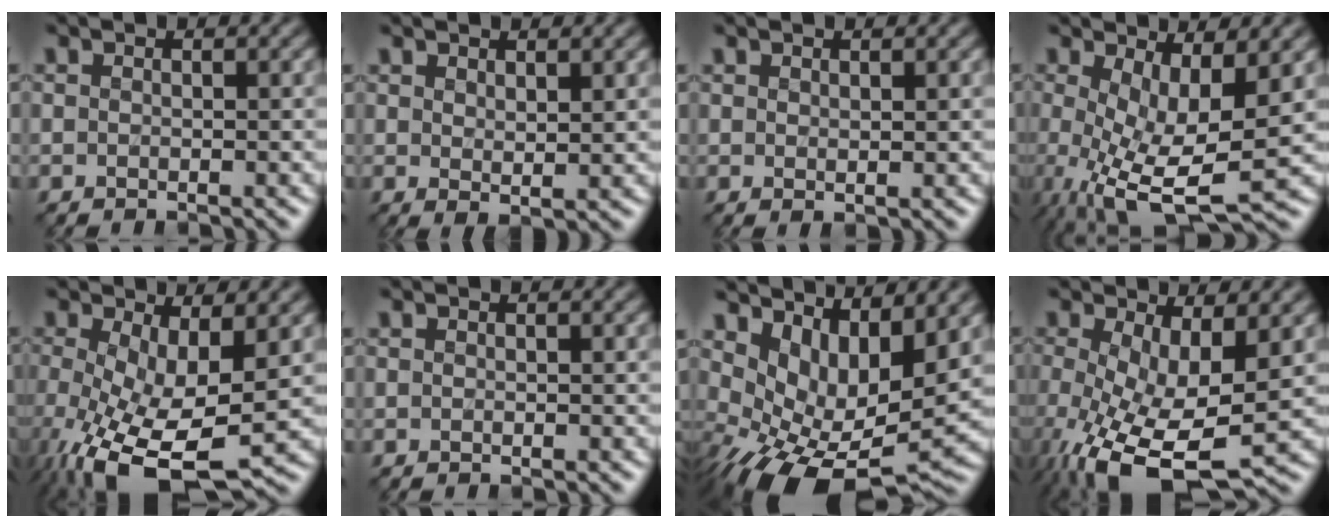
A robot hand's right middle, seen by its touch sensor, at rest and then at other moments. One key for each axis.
{"total": 1.8, "fx": 1.1, "fy": 0.4, "fz": 1.3, "tx": -0.025, "ty": -0.005, "tz": 0.025}
{"total": 0.8, "fx": 0.6, "fy": 0.1, "fz": 0.4, "tx": -0.008, "ty": 0.002, "tz": 0.013}
{"total": 8.2, "fx": -1.0, "fy": 2.9, "fz": 7.6, "tx": -0.156, "ty": -0.018, "tz": -0.008}
{"total": 10.9, "fx": -3.0, "fy": 4.5, "fz": 9.4, "tx": -0.186, "ty": -0.030, "tz": -0.042}
{"total": 0.0}
{"total": 9.9, "fx": 0.7, "fy": 5.3, "fz": 8.3, "tx": -0.143, "ty": -0.022, "tz": 0.029}
{"total": 10.7, "fx": -3.0, "fy": 4.4, "fz": 9.3, "tx": -0.187, "ty": -0.029, "tz": -0.042}